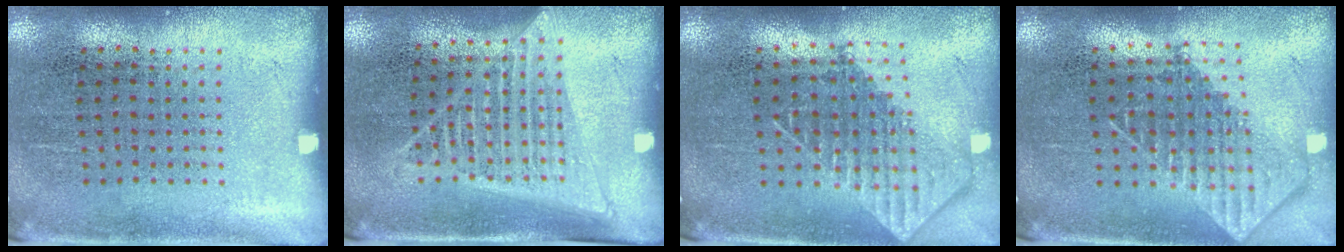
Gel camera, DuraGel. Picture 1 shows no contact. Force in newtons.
{"total": 1.3, "press": 1.2, "slide": 0.5}
{"total": 1.9, "press": 1.5, "slide": 1.3}
{"total": 1.9, "press": 1.5, "slide": 1.3}